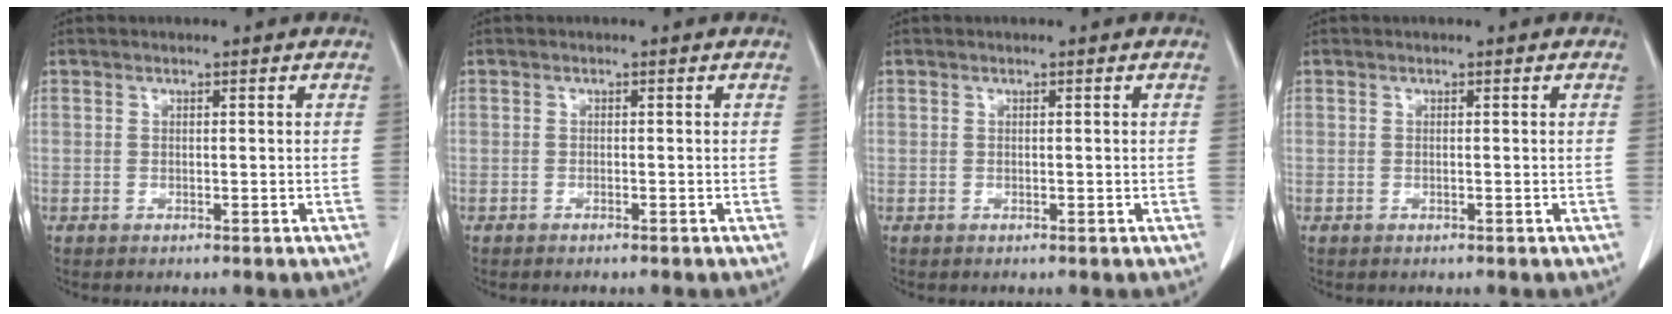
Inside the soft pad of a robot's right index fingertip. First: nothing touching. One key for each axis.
{"total": 0.6, "fx": -0.5, "fy": 0.0, "fz": 0.2, "tx": -0.009, "ty": -0.001, "tz": -0.009}
{"total": 0.0}
{"total": 0.0}